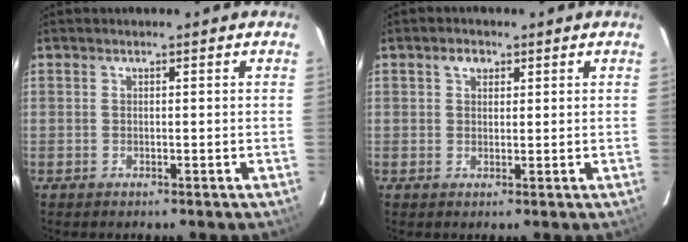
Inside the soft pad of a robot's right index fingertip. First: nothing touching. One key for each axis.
{"total": 2.1, "fx": 1.2, "fy": 1.4, "fz": 1.0, "tx": -0.014, "ty": 0.008, "tz": 0.019}